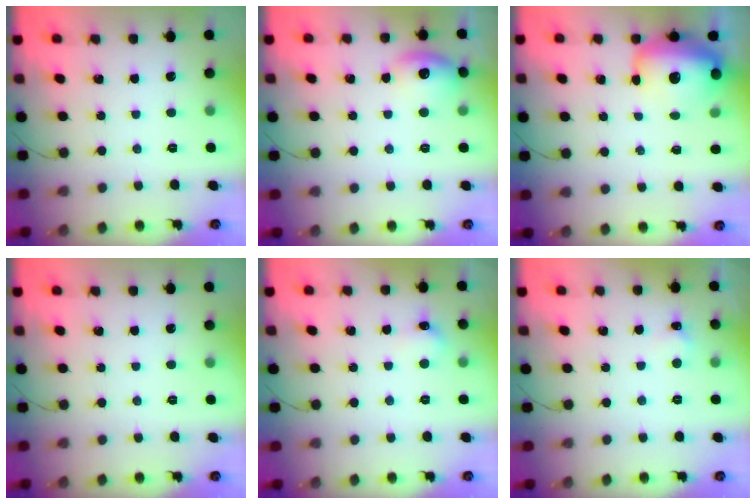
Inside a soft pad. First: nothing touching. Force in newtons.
{"total": 9.5, "press": 9.4, "slide": 1.3}
{"total": 22.4, "press": 19.2, "slide": 11.5}
{"total": 0.0}
{"total": 5.8, "press": 5.6, "slide": 1.5}
{"total": 4.9, "press": 4.7, "slide": 1.1}